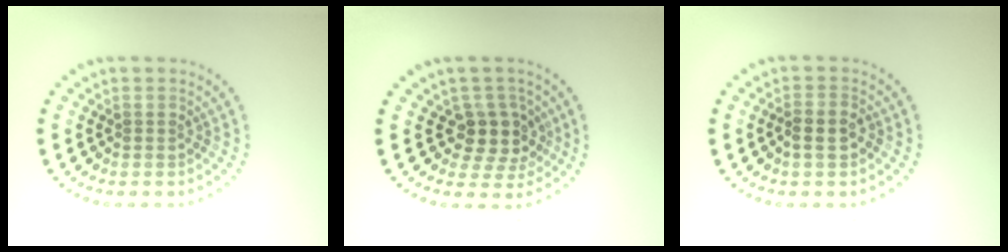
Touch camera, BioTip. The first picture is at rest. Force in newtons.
{"total": 3.4, "press": 2.8, "slide": 2.0}
{"total": 2.2, "press": 2.1, "slide": 0.6}